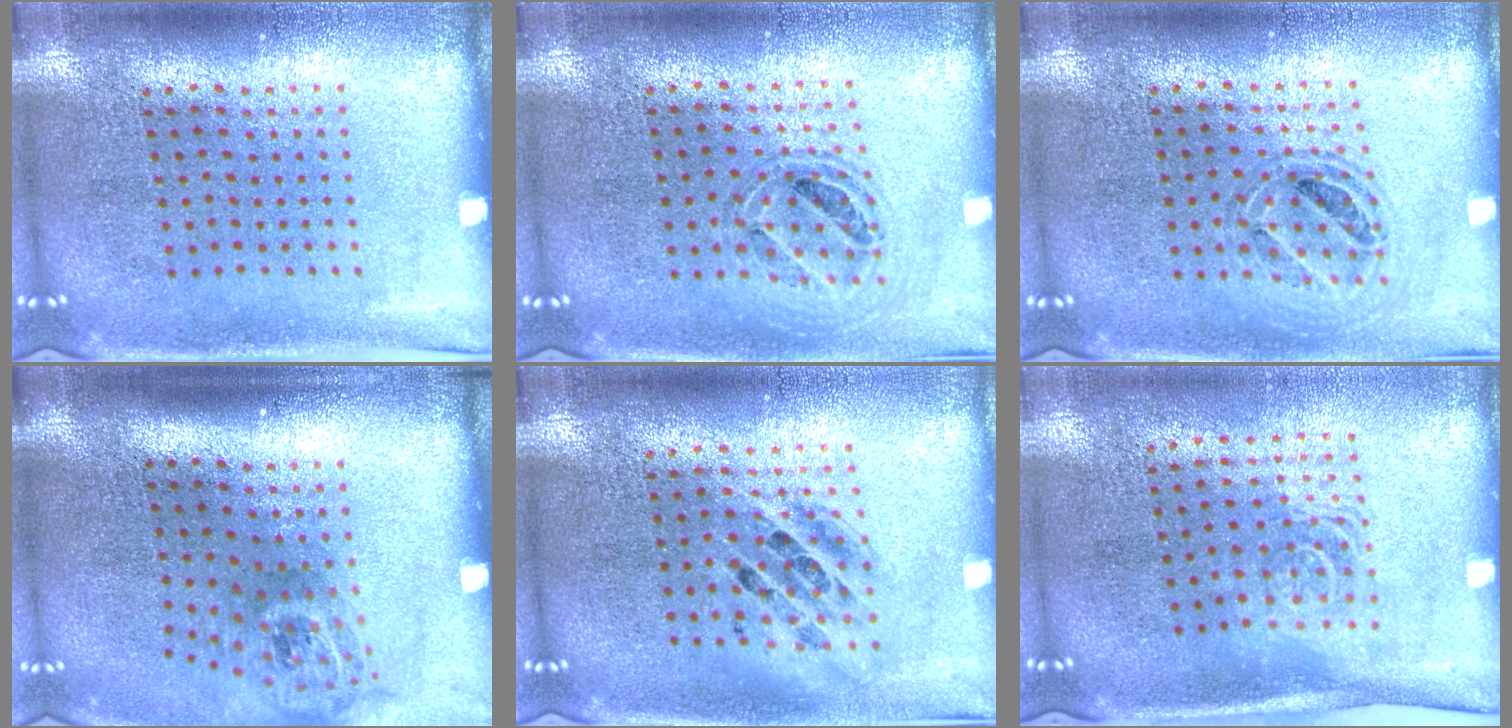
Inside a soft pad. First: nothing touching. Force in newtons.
{"total": 0.8, "press": 0.8, "slide": 0.3}
{"total": 0.7, "press": 0.7, "slide": 0.1}
{"total": 1.9, "press": 1.3, "slide": 1.4}
{"total": 1.5, "press": 1.2, "slide": 0.8}
{"total": 1.7, "press": 1.3, "slide": 1.1}